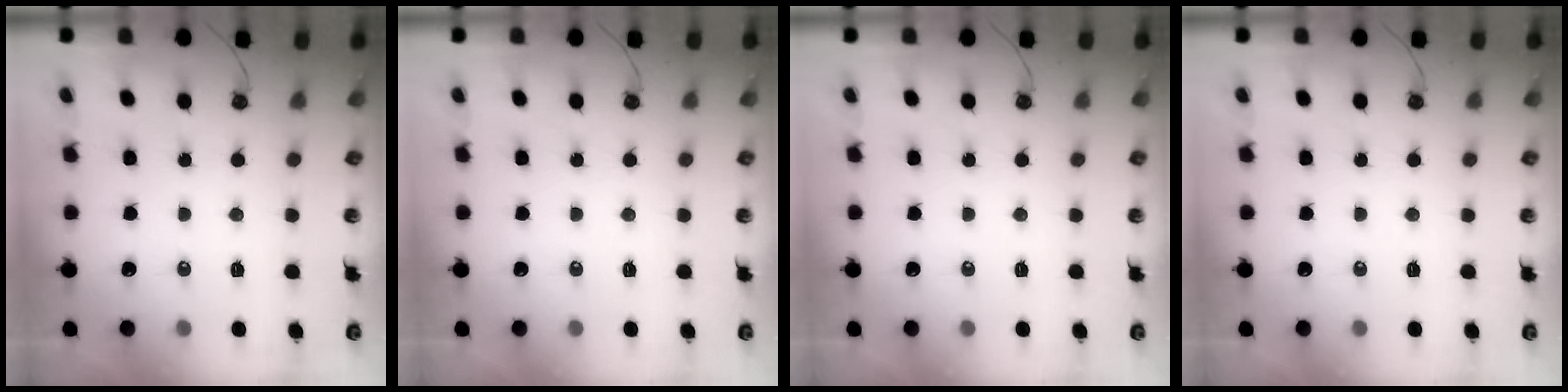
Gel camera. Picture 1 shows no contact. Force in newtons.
{"total": 0.0}
{"total": 0.0}
{"total": 0.0}